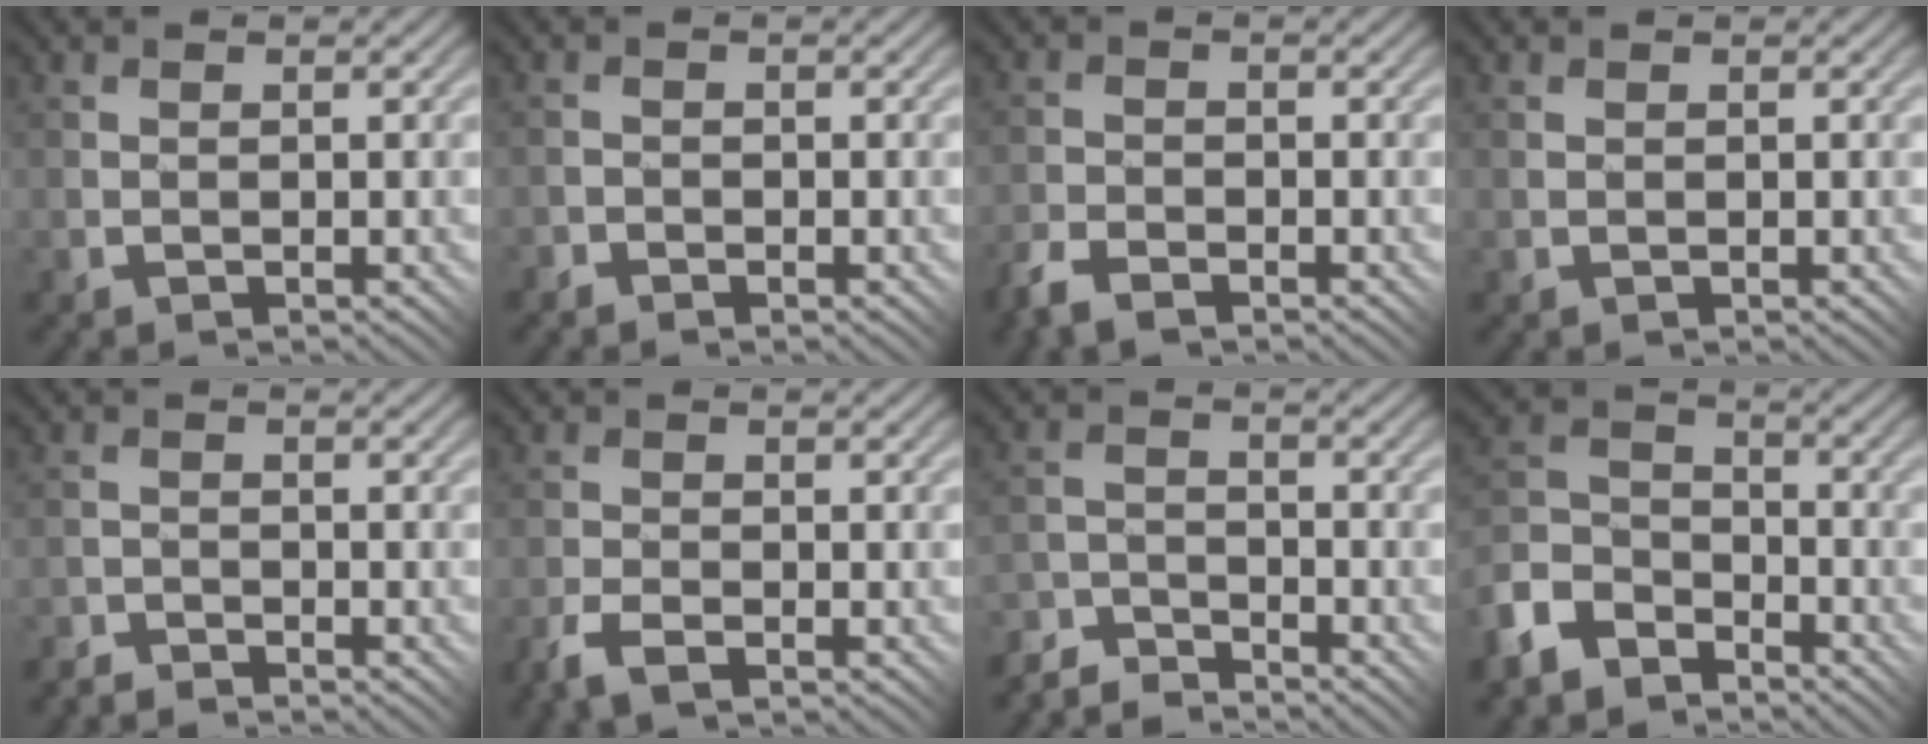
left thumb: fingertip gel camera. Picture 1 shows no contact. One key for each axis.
{"total": 1.3, "fx": -1.1, "fy": 0.6, "fz": 0.1, "tx": 0.000, "ty": 0.009, "tz": -0.021}
{"total": 4.1, "fx": -3.1, "fy": 1.8, "fz": 2.1, "tx": -0.047, "ty": -0.002, "tz": -0.064}
{"total": 0.0}
{"total": 2.3, "fx": -2.3, "fy": 0.2, "fz": 0.1, "tx": 0.001, "ty": 0.004, "tz": -0.049}
{"total": 3.7, "fx": -2.3, "fy": 1.4, "fz": 2.5, "tx": -0.052, "ty": -0.002, "tz": -0.046}
{"total": 4.8, "fx": -4.7, "fy": 0.8, "fz": 0.6, "tx": -0.009, "ty": 0.007, "tz": -0.099}
{"total": 7.9, "fx": -6.0, "fy": 4.2, "fz": 2.9, "tx": -0.070, "ty": 0.000, "tz": -0.141}